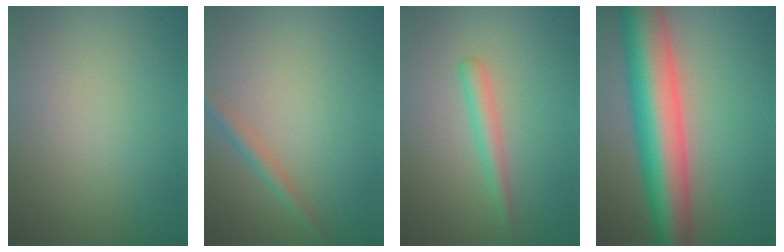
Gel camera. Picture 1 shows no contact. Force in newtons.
{"total": 1.8, "press": 1.8, "slide": 0.0}
{"total": 1.9, "press": 1.9, "slide": 0.0}
{"total": 10.9, "press": 10.9, "slide": 0.3}